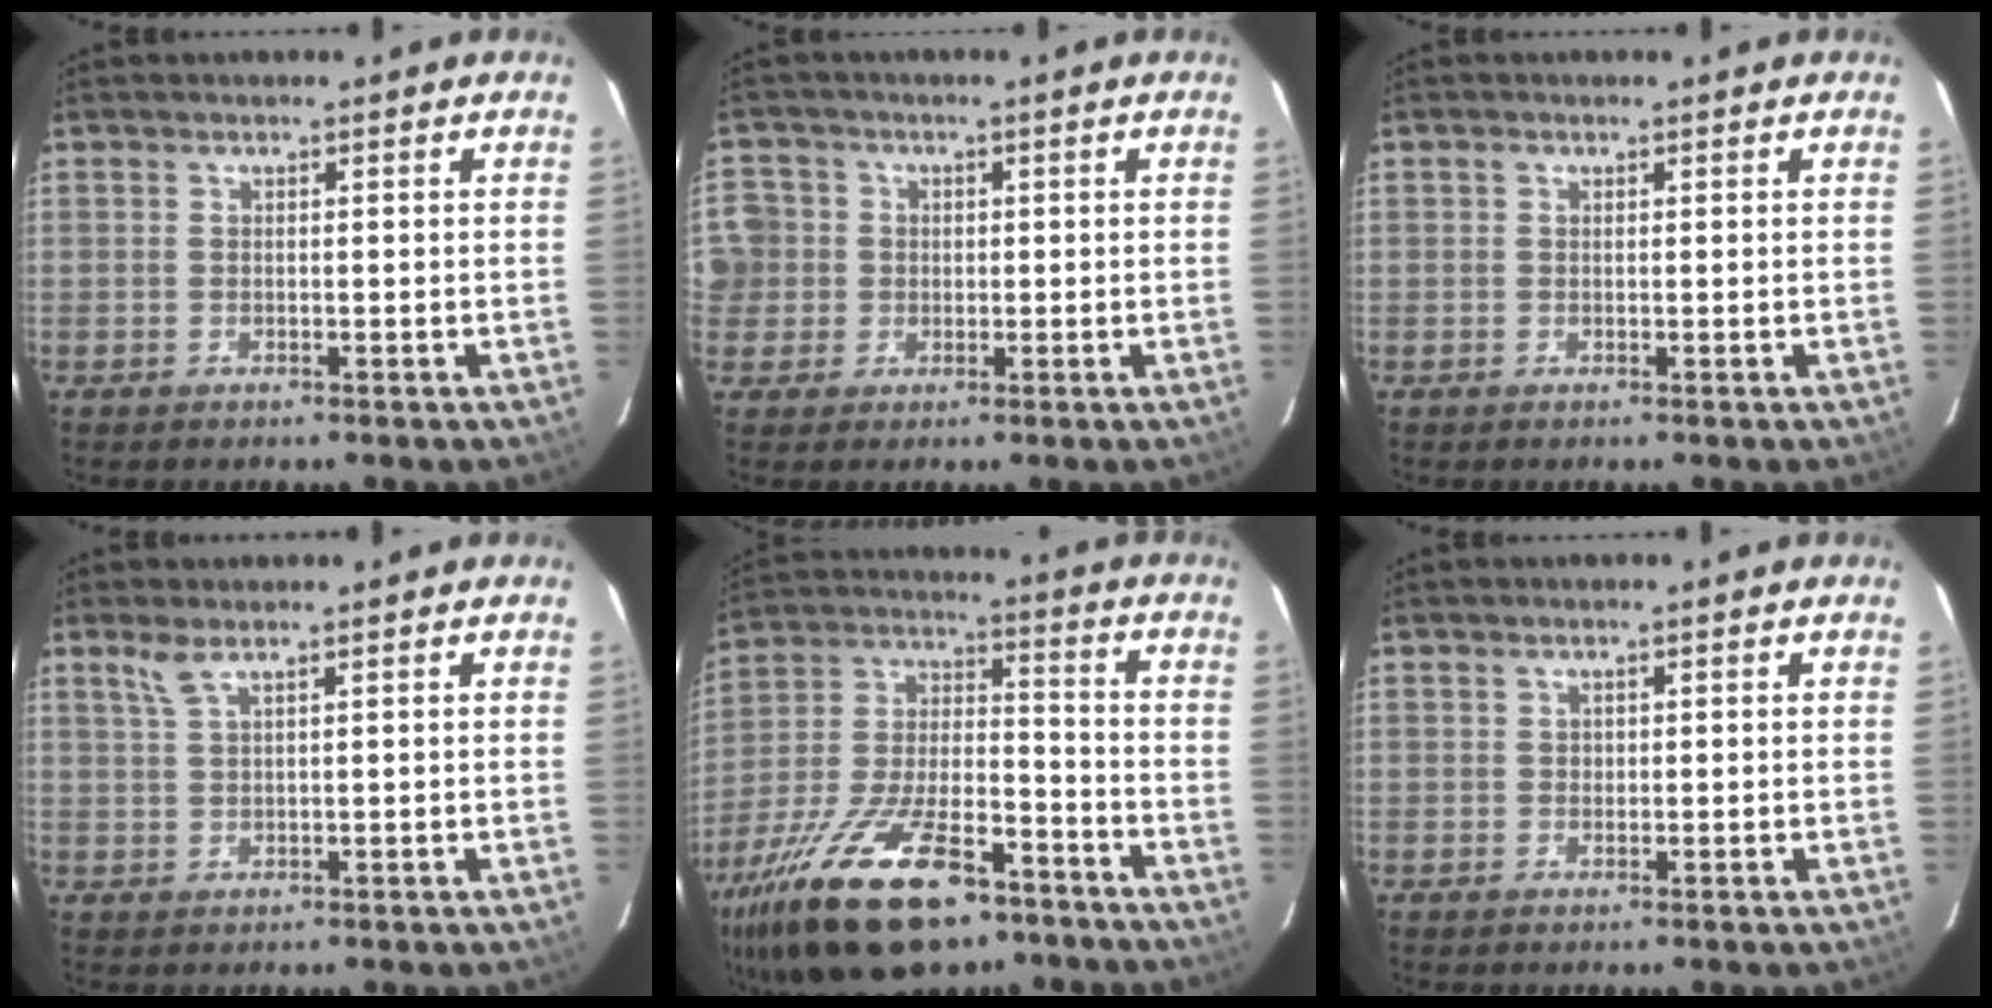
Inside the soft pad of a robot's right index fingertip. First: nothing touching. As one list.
[{"total": 6.8, "force": [-0.2, 6.7, 1.4], "torque": [-0.025, 0.017, -0.008]}, {"total": 0.5, "force": [0.1, 0.5, 0.1], "torque": [-0.002, 0.004, 0.000]}, {"total": 2.0, "force": [1.3, -0.1, 1.5], "torque": [-0.033, 0.003, 0.031]}, {"total": 25.8, "force": [-16.2, 10.9, 16.9], "torque": [-0.334, -0.017, -0.267]}, {"total": 0.7, "force": [0.0, 0.7, 0.0], "torque": [0.003, 0.003, 0.000]}]